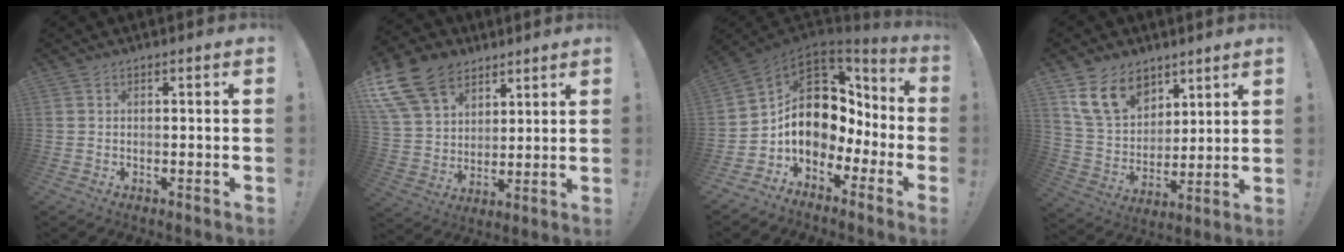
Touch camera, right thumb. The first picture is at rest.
{"total": 17.1, "force": [10.0, 11.5, 7.8], "torque": [-0.151, -0.054, 0.194]}
{"total": 13.5, "force": [2.6, 10.5, 7.9], "torque": [-0.112, -0.024, 0.070]}
{"total": 16.2, "force": [9.5, 10.9, 7.2], "torque": [-0.130, -0.050, 0.189]}